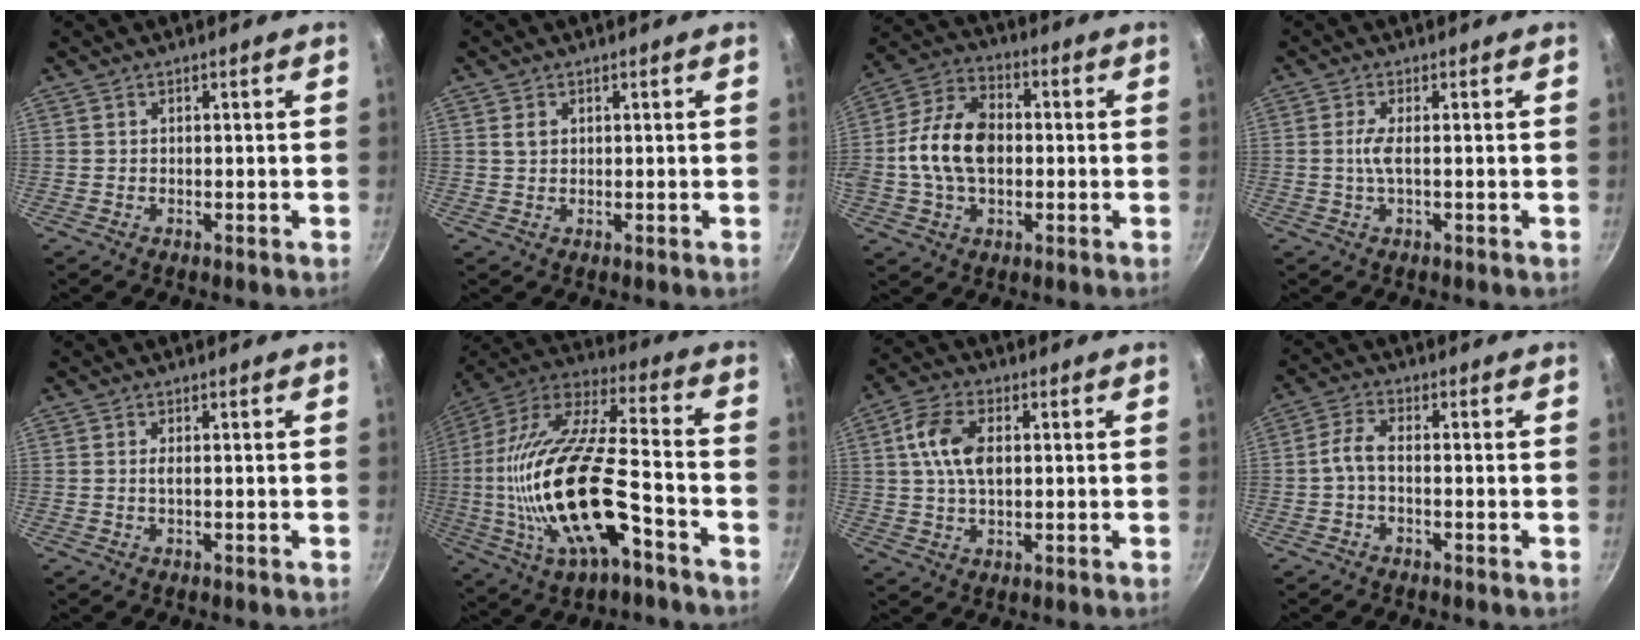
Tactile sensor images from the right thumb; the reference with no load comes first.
{"total": 1.8, "force": [0.6, 1.3, 1.0], "torque": [-0.016, 0.000, 0.012]}
{"total": 14.4, "force": [-0.3, 9.7, 10.6], "torque": [-0.179, 0.023, -0.020]}
{"total": 2.9, "force": [-0.1, 0.5, 2.8], "torque": [-0.071, 0.002, -0.004]}
{"total": 0.9, "force": [0.0, 0.2, 0.9], "torque": [-0.021, 0.000, 0.000]}
{"total": 27.5, "force": [-7.2, 10.6, 24.3], "torque": [-0.466, 0.022, -0.135]}
{"total": 9.1, "force": [1.5, 5.3, 7.2], "torque": [-0.129, 0.011, 0.022]}
{"total": 3.7, "force": [-1.2, 1.6, 3.1], "torque": [-0.076, 0.019, -0.031]}